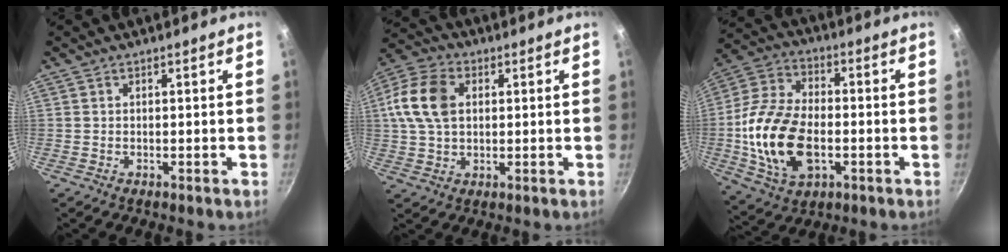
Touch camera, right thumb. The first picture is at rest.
{"total": 12.0, "force": [2.2, 8.2, 8.4], "torque": [-0.154, 0.012, 0.030]}
{"total": 18.6, "force": [-3.1, 11.4, 14.4], "torque": [-0.277, 0.021, -0.058]}